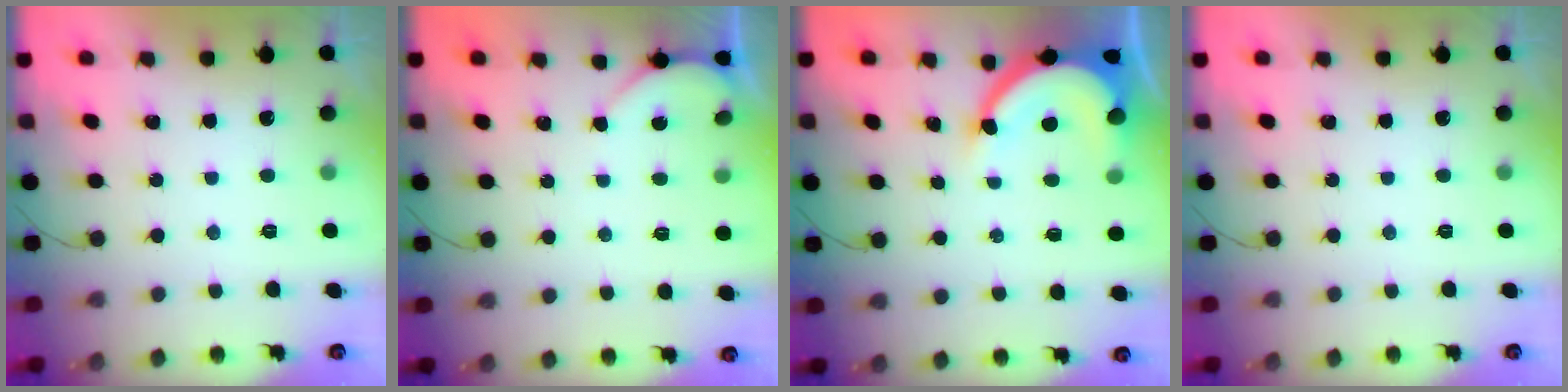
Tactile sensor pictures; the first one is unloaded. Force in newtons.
{"total": 2.5, "press": 2.4, "slide": 0.3}
{"total": 9.8, "press": 9.8, "slide": 1.1}
{"total": 0.0}